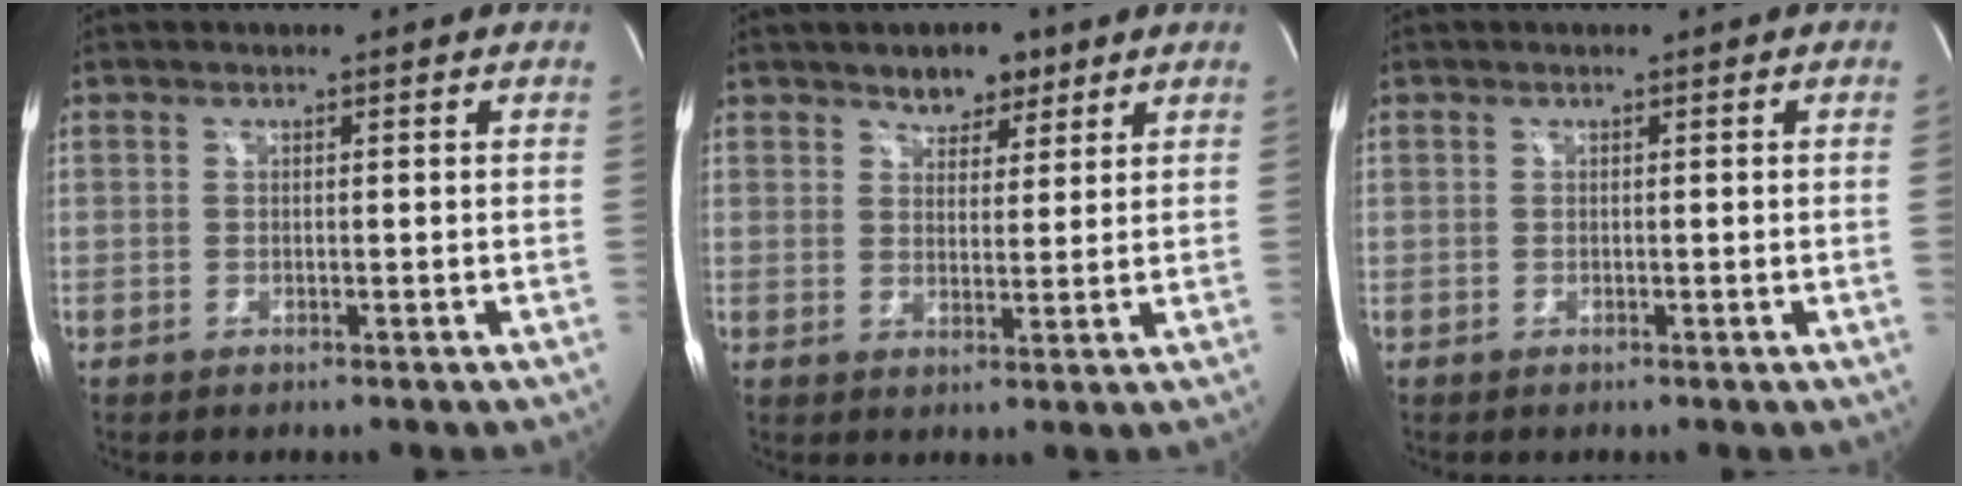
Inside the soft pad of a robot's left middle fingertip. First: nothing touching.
{"total": 4.5, "force": [3.3, 2.5, 1.9], "torque": [-0.023, 0.002, 0.054]}
{"total": 0.6, "force": [0.0, -0.2, 0.5], "torque": [-0.009, -0.001, -0.002]}